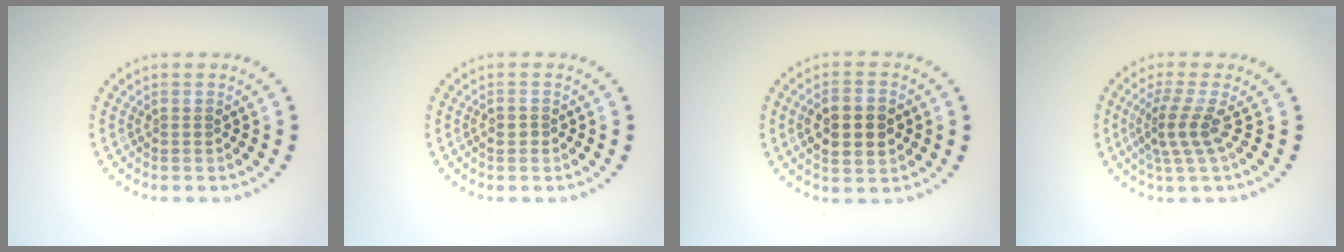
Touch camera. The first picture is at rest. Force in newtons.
{"total": 0.5, "press": 0.5, "slide": 0.2}
{"total": 4.6, "press": 4.5, "slide": 0.4}
{"total": 3.0, "press": 1.9, "slide": 2.3}